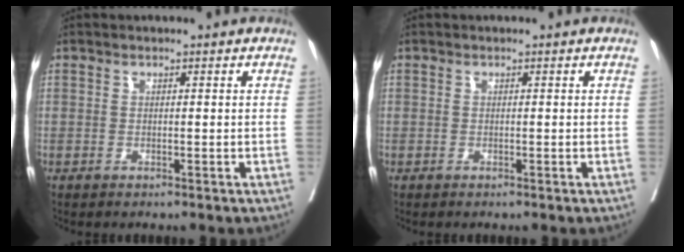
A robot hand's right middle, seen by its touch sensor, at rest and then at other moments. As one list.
[{"total": 0.0}]